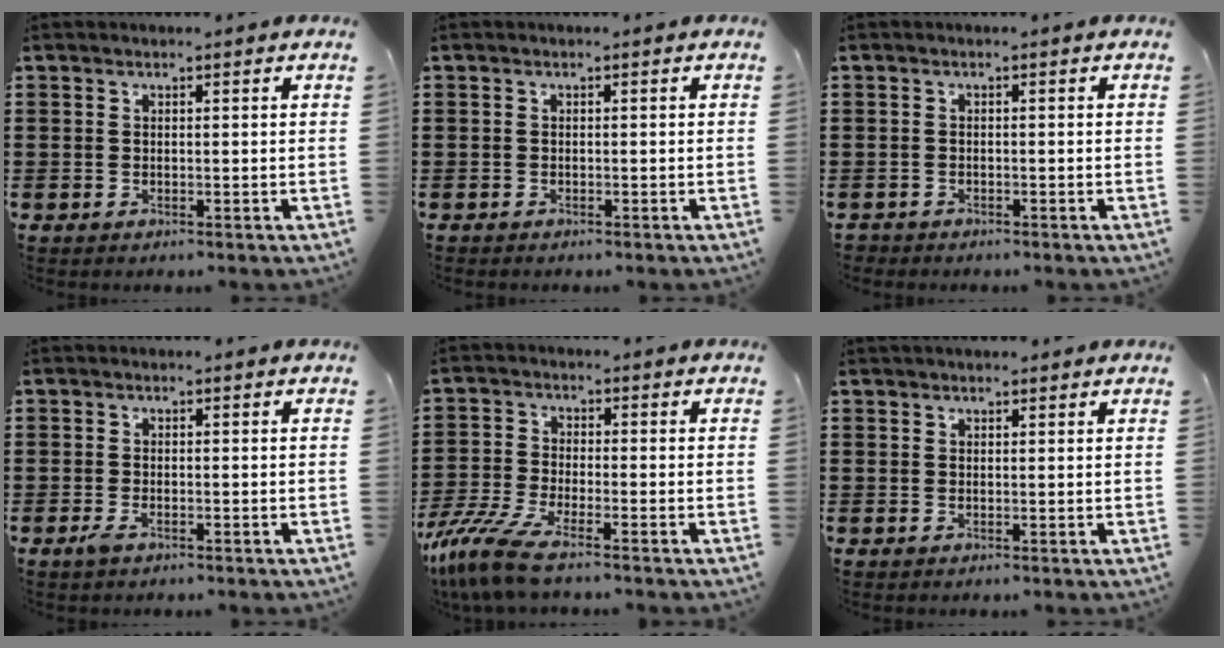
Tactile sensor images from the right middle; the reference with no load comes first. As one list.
[{"total": 0.5, "force": [-0.5, 0.1, 0.0], "torque": [0.000, -0.001, -0.010]}, {"total": 0.9, "force": [-0.9, 0.3, 0.0], "torque": [-0.001, 0.000, -0.020]}, {"total": 1.4, "force": [-0.7, 0.5, 1.1], "torque": [-0.021, -0.001, -0.014]}, {"total": 7.8, "force": [-5.9, 1.3, 4.8], "torque": [-0.127, -0.017, -0.122]}, {"total": 0.8, "force": [0.8, 0.1, 0.1], "torque": [-0.003, 0.000, 0.016]}]